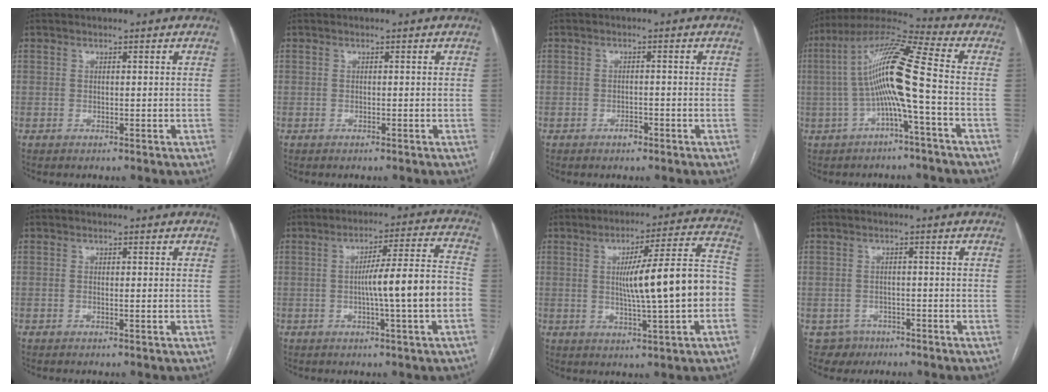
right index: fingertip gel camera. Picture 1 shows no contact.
{"total": 0.0}
{"total": 1.5, "force": [-1.0, 0.7, 0.8], "torque": [-0.009, 0.003, -0.015]}
{"total": 12.5, "force": [-1.3, -0.1, 12.4], "torque": [-0.236, 0.030, -0.031]}
{"total": 0.7, "force": [-0.1, 0.1, 0.7], "torque": [-0.012, -0.001, -0.002]}
{"total": 11.0, "force": [-2.3, -0.4, 10.8], "torque": [-0.166, 0.016, -0.038]}
{"total": 14.5, "force": [-1.2, 0.6, 14.4], "torque": [-0.209, 0.025, -0.017]}
{"total": 3.2, "force": [-1.9, 2.6, -0.3], "torque": [0.009, 0.010, -0.027]}